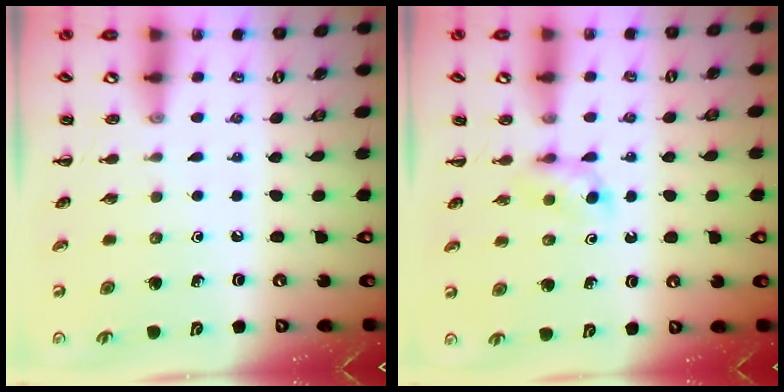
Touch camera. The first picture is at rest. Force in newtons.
{"total": 3.5, "press": 3.2, "slide": 1.5}